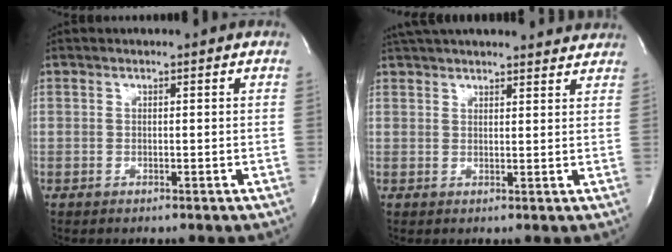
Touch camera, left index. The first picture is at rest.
{"total": 16.6, "force": [15.4, 2.9, 5.4], "torque": [-0.085, 0.035, 0.209]}